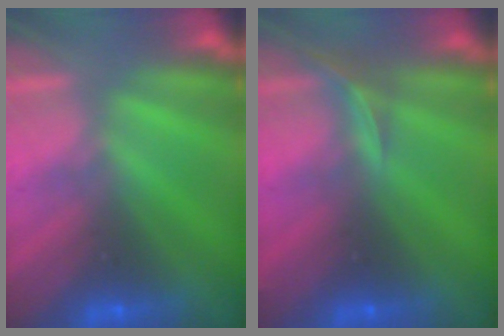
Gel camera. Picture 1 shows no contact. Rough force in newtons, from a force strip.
{"total": 2.9}